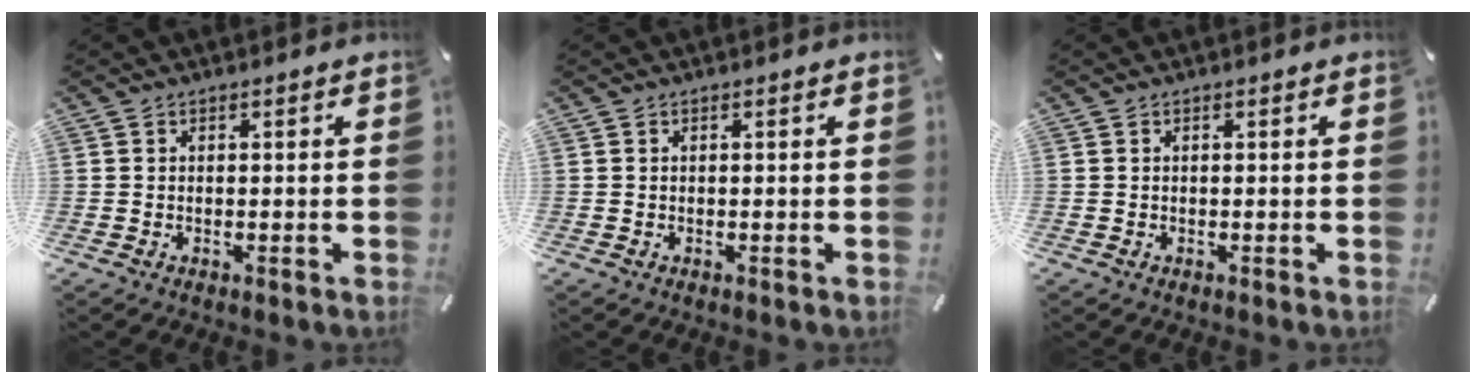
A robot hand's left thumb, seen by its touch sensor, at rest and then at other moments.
{"total": 0.0}
{"total": 0.0}